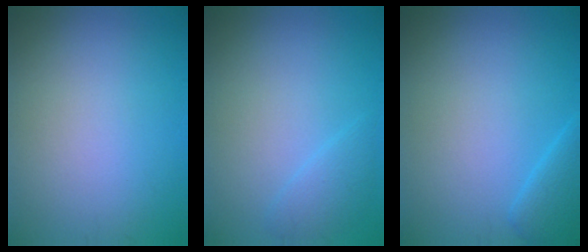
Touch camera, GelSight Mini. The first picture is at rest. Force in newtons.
{"total": 1.5, "press": 1.5, "slide": 0.1}
{"total": 2.0, "press": 2.0, "slide": 0.1}